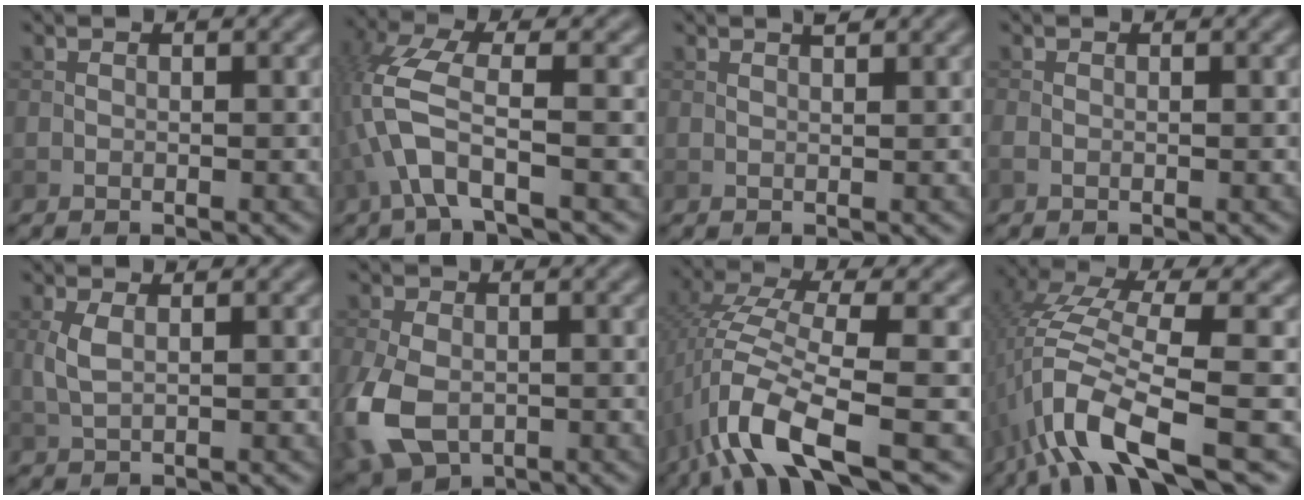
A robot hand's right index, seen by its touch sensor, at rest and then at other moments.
{"total": 5.5, "force": [-2.0, 1.5, 5.0], "torque": [-0.119, 0.008, -0.047]}
{"total": 0.8, "force": [0.7, 0.1, 0.5], "torque": [-0.010, -0.001, 0.012]}
{"total": 0.6, "force": [-0.3, 0.4, 0.4], "torque": [-0.012, -0.003, -0.007]}
{"total": 2.1, "force": [0.3, 0.9, 1.8], "torque": [-0.050, 0.001, 0.008]}
{"total": 8.3, "force": [-2.4, 5.5, 5.7], "torque": [-0.151, -0.025, -0.045]}
{"total": 9.1, "force": [-4.2, 2.2, 7.7], "torque": [-0.153, 0.013, -0.087]}
{"total": 9.5, "force": [-3.5, 2.6, 8.5], "torque": [-0.166, 0.014, -0.076]}